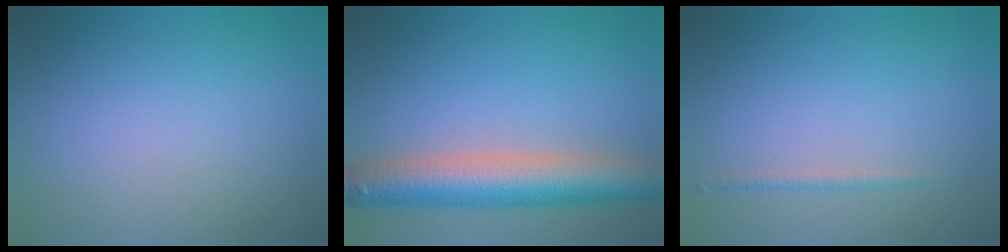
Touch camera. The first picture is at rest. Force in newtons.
{"total": 7.4, "press": 7.4, "slide": 0.4}
{"total": 0.8, "press": 0.8, "slide": 0.0}